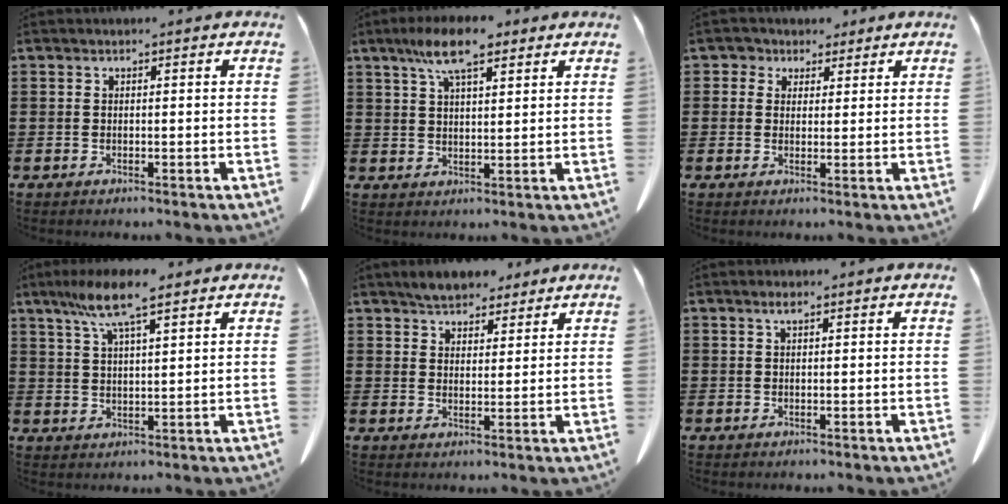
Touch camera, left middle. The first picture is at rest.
{"total": 8.4, "force": [5.6, 2.1, 5.8], "torque": [-0.125, -0.001, 0.102]}
{"total": 2.8, "force": [2.0, 2.0, 0.3], "torque": [-0.019, 0.011, 0.038]}
{"total": 8.2, "force": [5.4, 1.1, 6.0], "torque": [-0.129, -0.002, 0.097]}
{"total": 4.6, "force": [4.3, 1.5, 0.8], "torque": [-0.029, -0.005, 0.083]}
{"total": 1.2, "force": [0.7, 0.3, 1.0], "torque": [-0.021, 0.001, 0.013]}